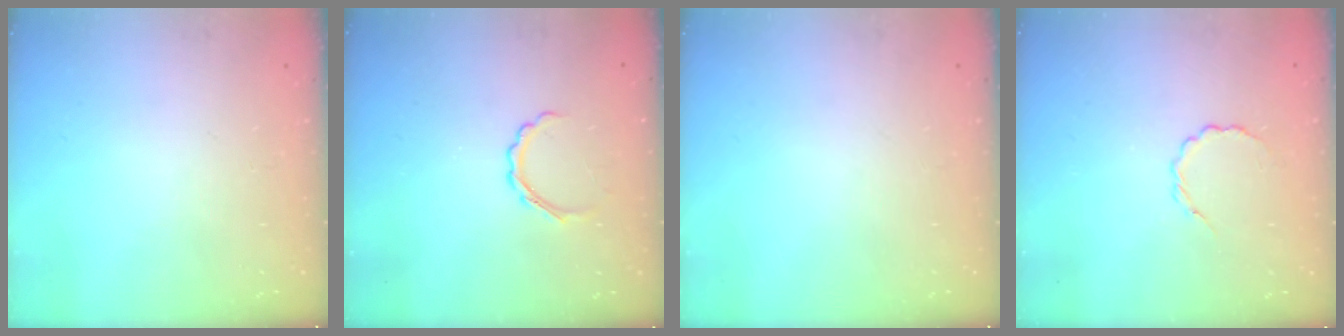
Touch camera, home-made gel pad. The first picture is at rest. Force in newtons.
{"total": 3.8, "press": 3.6, "slide": 0.9}
{"total": 0.0}
{"total": 2.9, "press": 2.7, "slide": 1.0}